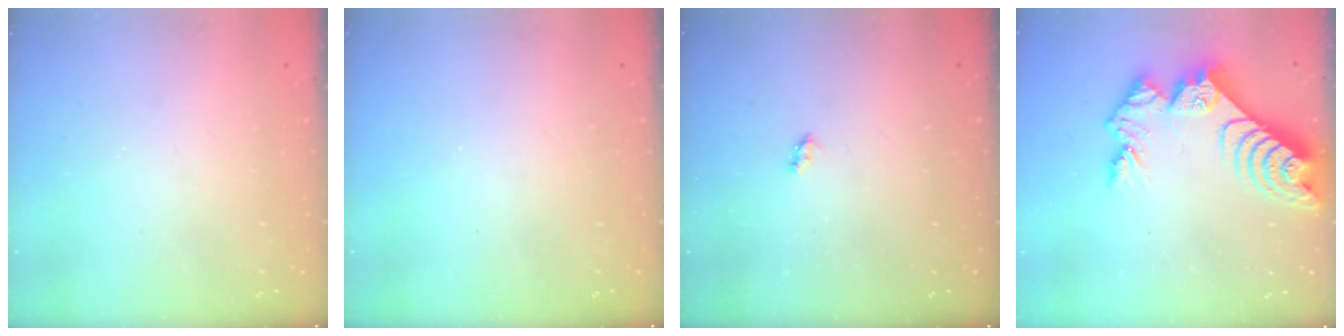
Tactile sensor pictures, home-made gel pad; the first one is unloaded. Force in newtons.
{"total": 0.0}
{"total": 2.7, "press": 2.7, "slide": 0.4}
{"total": 12.8, "press": 12.8, "slide": 1.0}